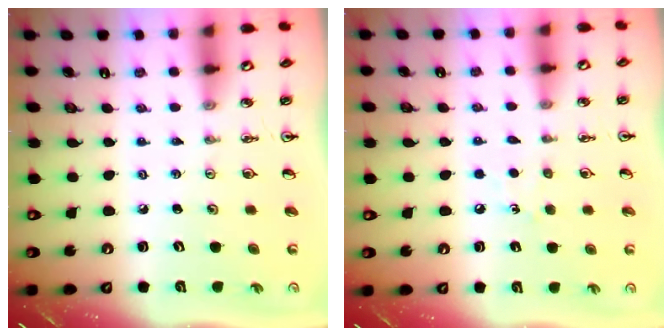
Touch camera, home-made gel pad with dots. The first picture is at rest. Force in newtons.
{"total": 6.2, "press": 6.2, "slide": 0.7}